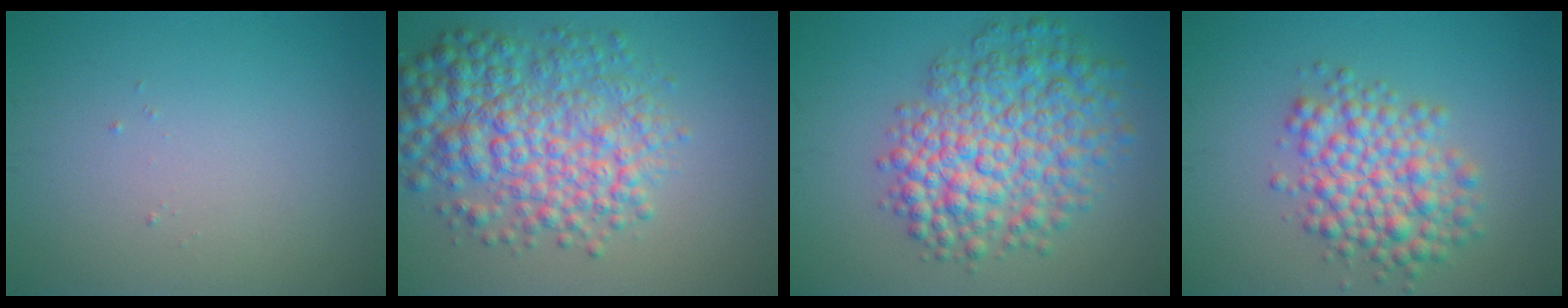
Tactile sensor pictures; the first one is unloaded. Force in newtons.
{"total": 7.9, "press": 7.9, "slide": 0.1}
{"total": 8.1, "press": 8.1, "slide": 0.2}
{"total": 5.5, "press": 5.5, "slide": 0.2}